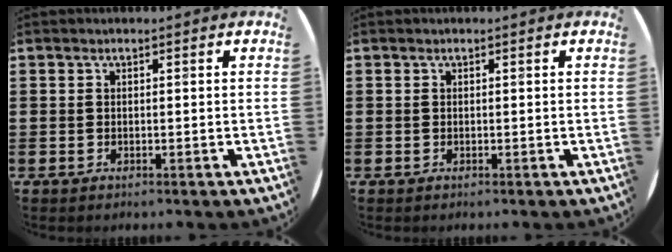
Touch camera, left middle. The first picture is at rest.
{"total": 0.0}